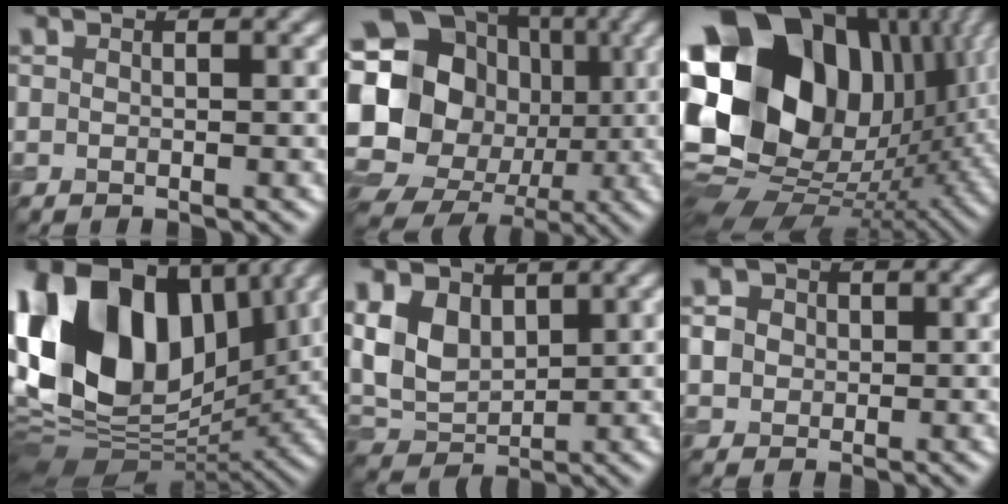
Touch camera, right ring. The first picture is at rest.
{"total": 21.7, "force": [-0.7, 19.5, 9.4], "torque": [-0.192, 0.010, -0.045]}
{"total": 23.0, "force": [4.6, 17.1, 14.6], "torque": [-0.297, -0.017, 0.081]}
{"total": 18.0, "force": [4.8, 12.1, 12.4], "torque": [-0.261, 0.024, 0.072]}
{"total": 6.2, "force": [2.1, 4.3, 4.0], "torque": [-0.095, -0.003, 0.038]}
{"total": 2.3, "force": [0.4, 2.1, 0.8], "torque": [-0.017, 0.000, 0.014]}